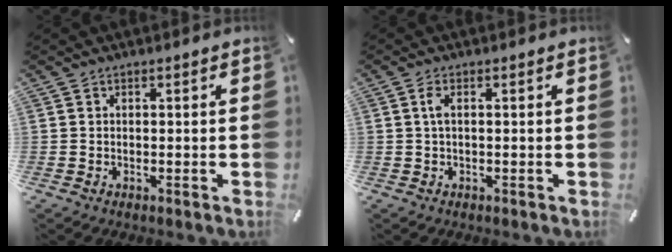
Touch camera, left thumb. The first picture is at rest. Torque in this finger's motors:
{"motor_torque": [0.28, 0.71, 0.19, -0.26, 0.00]}